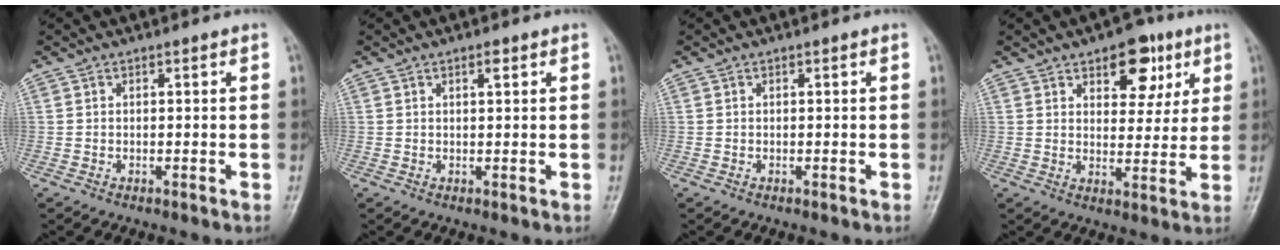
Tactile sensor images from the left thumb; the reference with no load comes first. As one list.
[{"total": 1.5, "force": [0.8, 0.5, 1.1], "torque": [-0.014, -0.001, 0.011]}, {"total": 0.0}, {"total": 9.9, "force": [5.0, 5.7, 6.4], "torque": [-0.047, -0.019, 0.067]}]